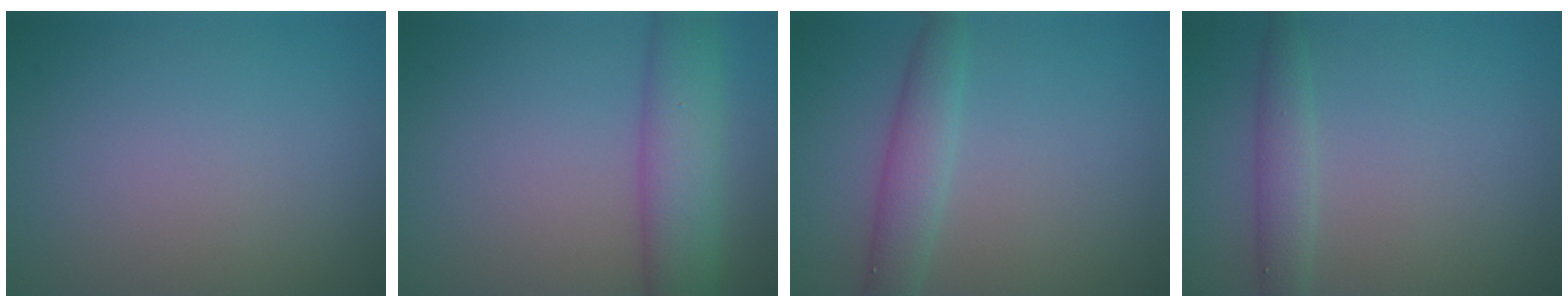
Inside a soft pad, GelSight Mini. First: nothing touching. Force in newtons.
{"total": 5.8, "press": 5.8, "slide": 0.2}
{"total": 2.9, "press": 2.9, "slide": 0.1}
{"total": 2.1, "press": 2.1, "slide": 0.1}